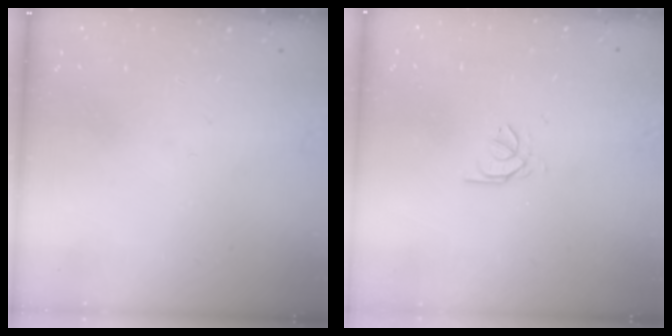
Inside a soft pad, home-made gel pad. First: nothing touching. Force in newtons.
{"total": 0.9, "press": 0.8, "slide": 0.4}